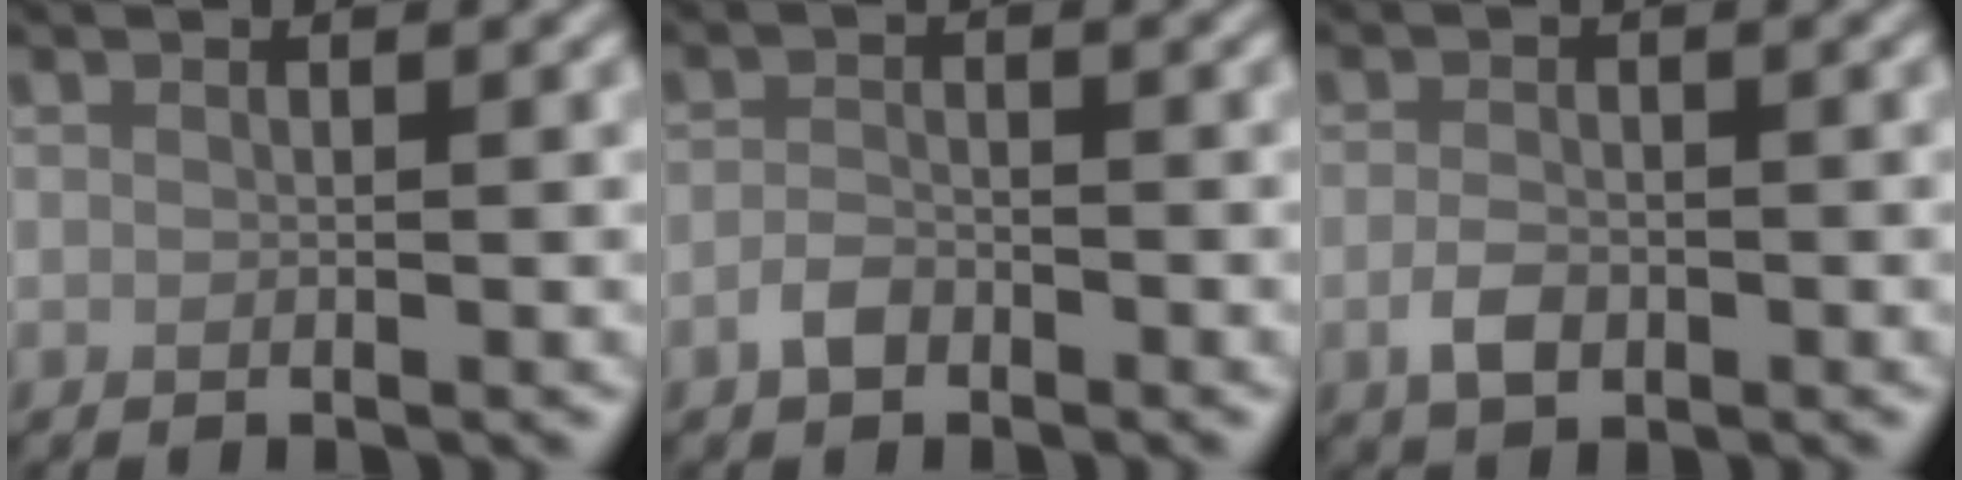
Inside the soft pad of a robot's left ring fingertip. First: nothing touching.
{"total": 1.8, "force": [-1.1, 1.0, 0.9], "torque": [-0.017, 0.003, -0.026]}
{"total": 2.2, "force": [-0.7, 1.4, 1.5], "torque": [-0.032, -0.001, -0.017]}